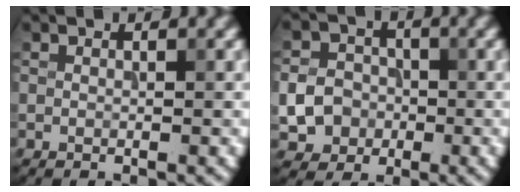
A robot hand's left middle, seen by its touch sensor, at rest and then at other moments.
{"total": 5.0, "force": [-1.2, 4.5, 1.8], "torque": [-0.015, 0.002, -0.038]}